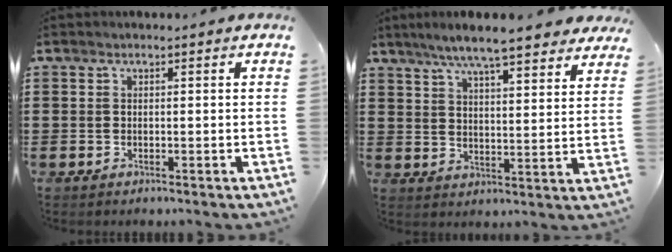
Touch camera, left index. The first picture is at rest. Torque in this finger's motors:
{"motor_torque": [1.18, -0.96, 1.05, 0.21]}